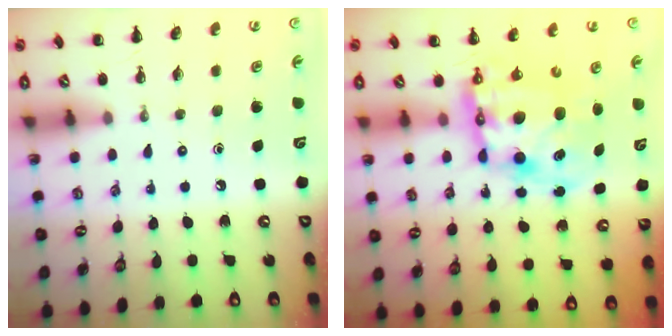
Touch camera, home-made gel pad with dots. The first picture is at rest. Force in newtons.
{"total": 12.1, "press": 11.7, "slide": 3.1}